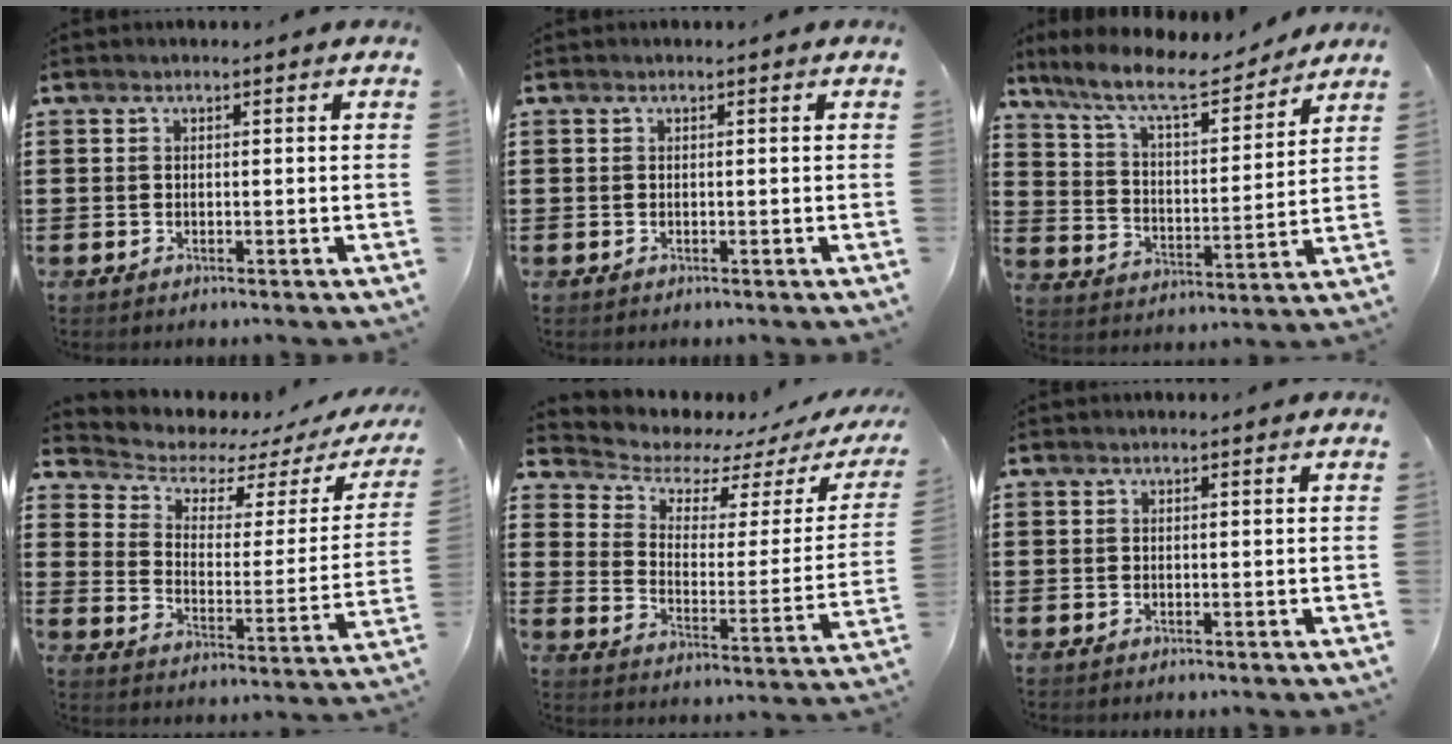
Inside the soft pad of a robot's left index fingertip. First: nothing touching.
{"total": 0.0}
{"total": 9.7, "force": [8.1, 1.6, 5.0], "torque": [-0.128, -0.040, 0.138]}
{"total": 4.0, "force": [3.2, 1.8, 1.4], "torque": [-0.053, -0.025, 0.049]}
{"total": 4.7, "force": [4.2, 1.8, 1.2], "torque": [-0.047, -0.036, 0.067]}
{"total": 0.0}